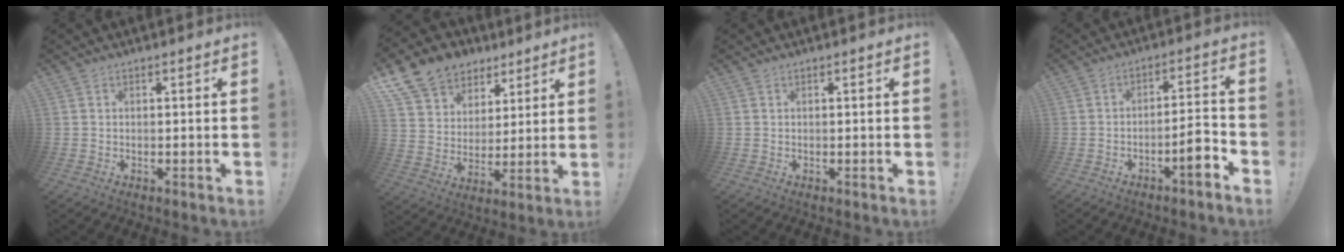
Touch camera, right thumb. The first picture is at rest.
{"total": 12.3, "force": [8.1, 8.7, 3.3], "torque": [-0.057, -0.055, 0.158]}
{"total": 0.0}
{"total": 7.3, "force": [-4.1, 1.3, 5.9], "torque": [-0.088, 0.020, -0.067]}